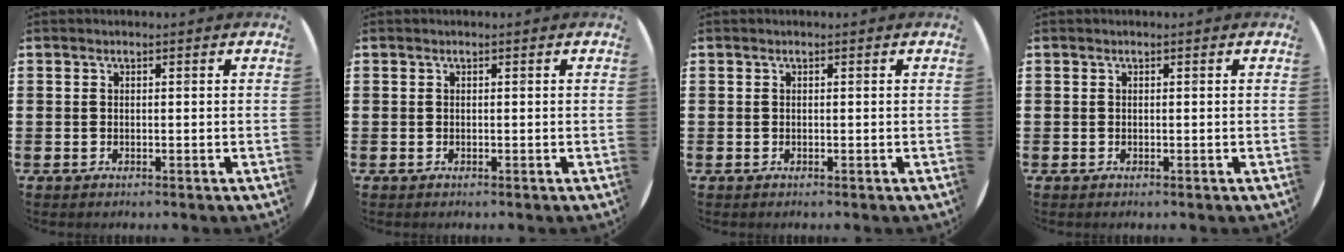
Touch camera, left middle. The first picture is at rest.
{"total": 0.0}
{"total": 0.0}
{"total": 0.0}